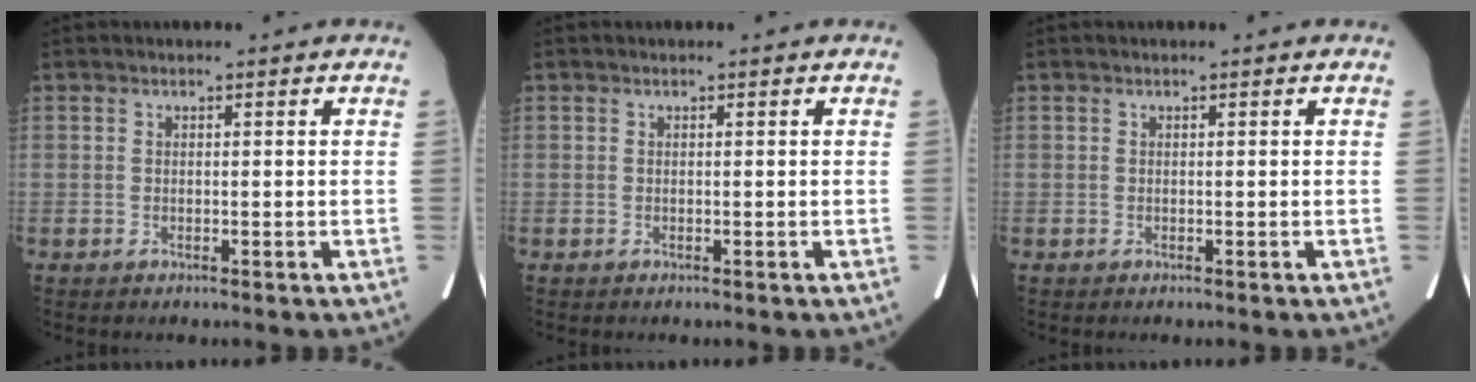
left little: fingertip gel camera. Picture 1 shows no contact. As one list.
[{"total": 0.0}, {"total": 0.0}]